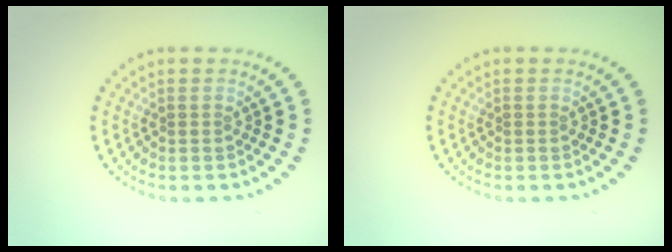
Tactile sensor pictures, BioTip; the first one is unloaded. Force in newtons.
{"total": 0.0}